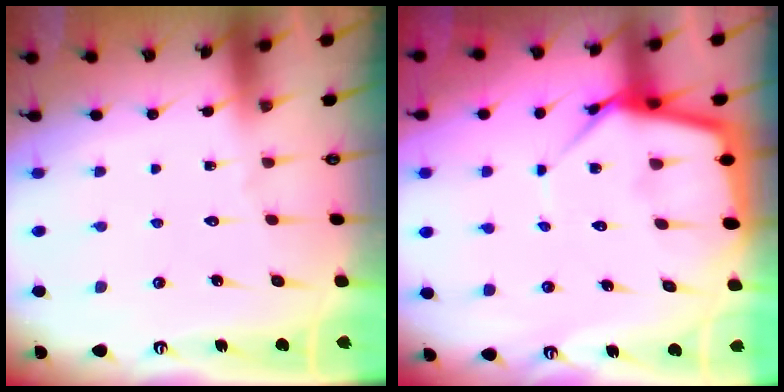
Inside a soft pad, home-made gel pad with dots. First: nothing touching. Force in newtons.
{"total": 10.9, "press": 10.9, "slide": 0.9}